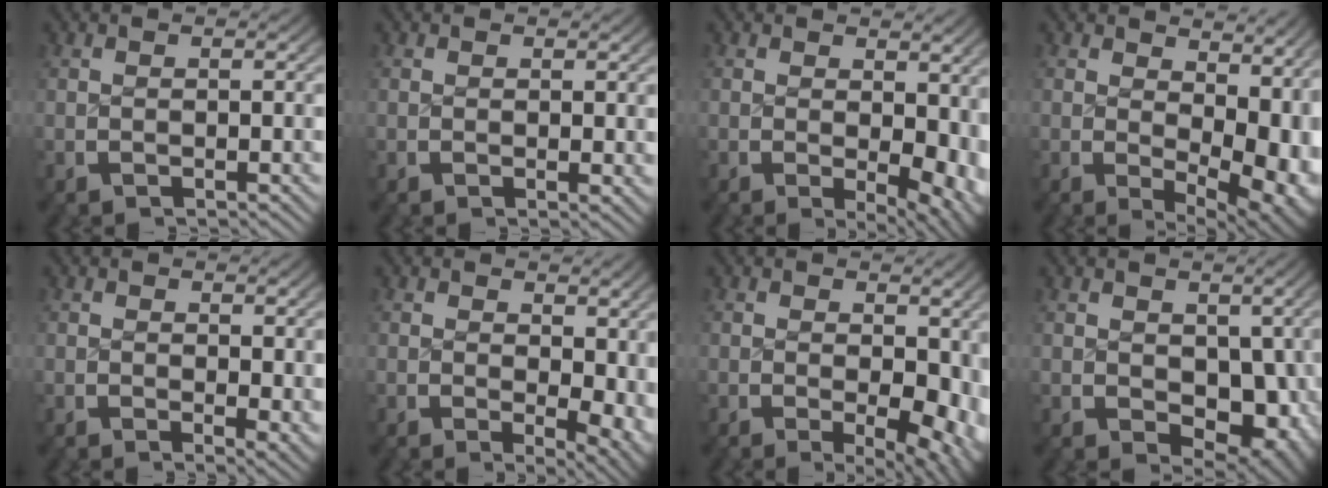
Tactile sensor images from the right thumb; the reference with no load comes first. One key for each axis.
{"total": 0.6, "fx": 0.4, "fy": 0.3, "fz": 0.4, "tx": 0.000, "ty": -0.003, "tz": 0.006}
{"total": 4.6, "fx": 0.3, "fy": 2.6, "fz": 3.8, "tx": -0.047, "ty": -0.021, "tz": 0.012}
{"total": 7.3, "fx": 0.5, "fy": 4.4, "fz": 5.8, "tx": -0.079, "ty": -0.036, "tz": 0.027}
{"total": 2.1, "fx": 0.6, "fy": 1.1, "fz": 1.8, "tx": -0.011, "ty": -0.007, "tz": 0.010}
{"total": 4.2, "fx": 0.5, "fy": 2.5, "fz": 3.4, "tx": -0.036, "ty": -0.021, "tz": 0.018}
{"total": 5.6, "fx": 0.0, "fy": 3.2, "fz": 4.5, "tx": -0.059, "ty": -0.023, "tz": 0.006}
{"total": 6.9, "fx": 0.1, "fy": 5.0, "fz": 4.8, "tx": -0.081, "ty": -0.041, "tz": 0.023}